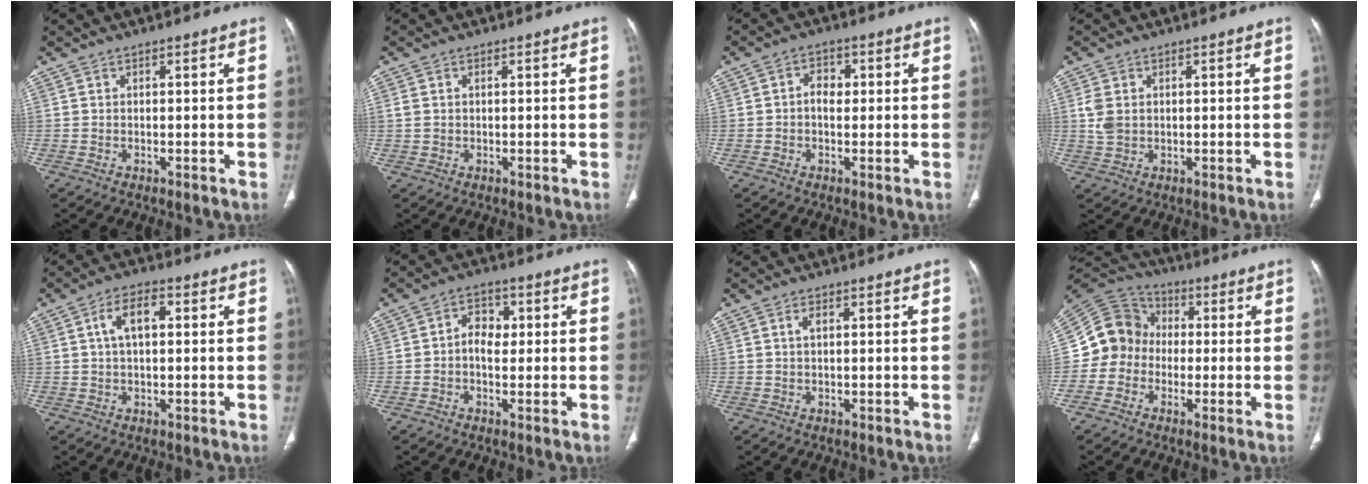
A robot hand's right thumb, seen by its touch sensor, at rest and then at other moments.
{"total": 1.6, "force": [0.3, 1.1, 1.1], "torque": [-0.031, 0.009, 0.011]}
{"total": 3.5, "force": [0.1, 2.6, 2.3], "torque": [-0.026, 0.013, -0.005]}
{"total": 3.6, "force": [0.6, 2.6, 2.3], "torque": [-0.051, 0.000, 0.018]}
{"total": 6.2, "force": [1.2, 3.2, 5.1], "torque": [-0.093, 0.015, 0.020]}
{"total": 5.1, "force": [0.1, 3.7, 3.5], "torque": [-0.037, 0.015, -0.005]}
{"total": 1.5, "force": [0.4, 0.7, 1.3], "torque": [-0.028, 0.003, 0.008]}
{"total": 10.6, "force": [-1.5, 9.8, 3.8], "torque": [-0.049, 0.040, -0.041]}